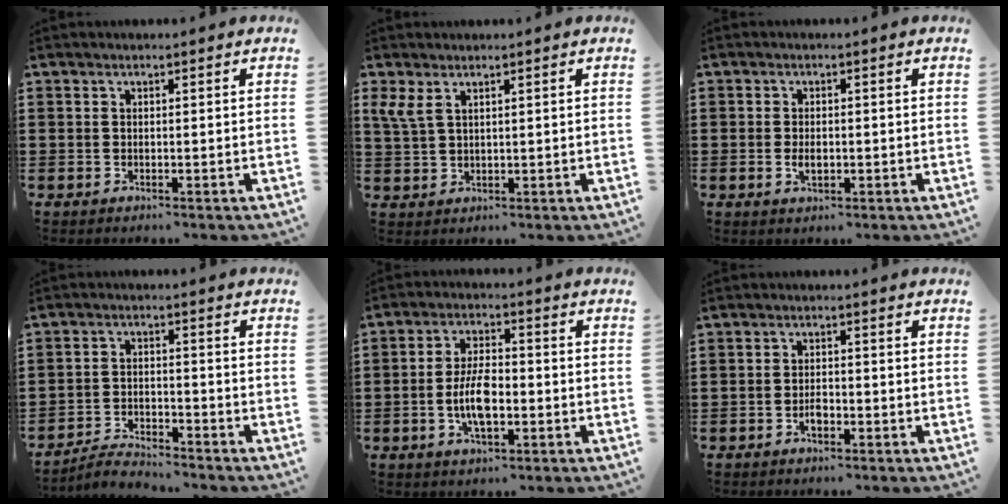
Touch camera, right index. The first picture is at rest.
{"total": 3.3, "force": [1.7, 1.2, 2.5], "torque": [-0.063, 0.000, 0.029]}
{"total": 2.0, "force": [-0.3, 1.1, 1.6], "torque": [-0.031, 0.003, -0.005]}
{"total": 3.6, "force": [-3.6, 0.2, 0.4], "torque": [-0.011, 0.006, -0.074]}
{"total": 6.8, "force": [-1.5, 2.9, 6.0], "torque": [-0.132, 0.000, -0.034]}
{"total": 2.0, "force": [-1.0, 0.8, 1.5], "torque": [-0.030, 0.000, -0.017]}